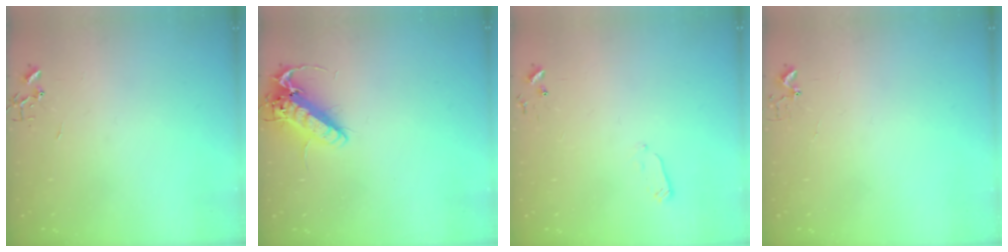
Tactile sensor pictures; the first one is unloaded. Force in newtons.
{"total": 13.5, "press": 13.2, "slide": 2.7}
{"total": 3.5, "press": 3.4, "slide": 1.0}
{"total": 4.2, "press": 4.2, "slide": 0.4}